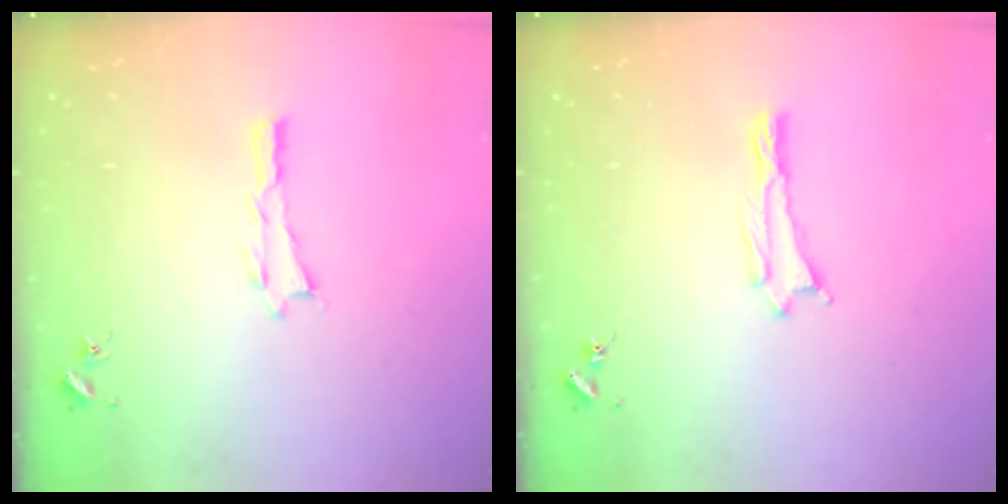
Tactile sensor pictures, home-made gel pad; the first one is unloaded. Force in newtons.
{"total": 0.5, "press": 0.5, "slide": 0.2}